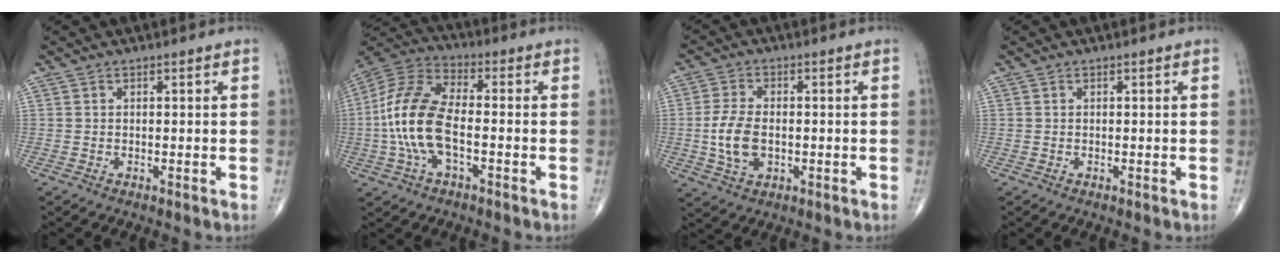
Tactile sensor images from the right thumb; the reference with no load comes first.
{"total": 14.8, "force": [-2.3, 7.2, 12.8], "torque": [-0.274, 0.036, -0.049]}
{"total": 7.3, "force": [-0.9, 4.5, 5.7], "torque": [-0.115, 0.005, -0.015]}
{"total": 0.0}